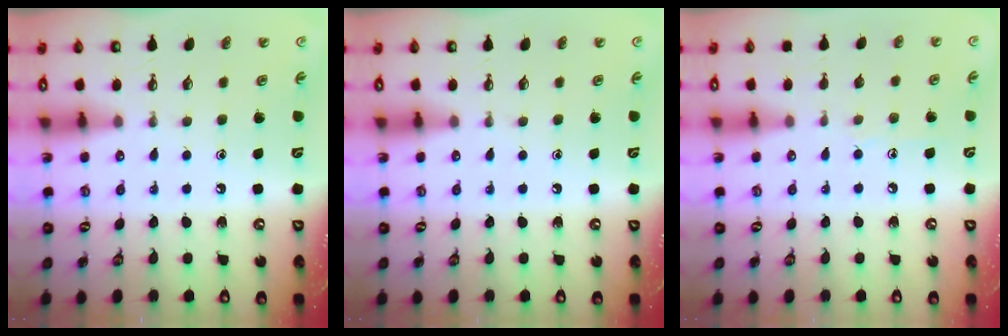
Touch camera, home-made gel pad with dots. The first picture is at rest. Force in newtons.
{"total": 0.0}
{"total": 5.1, "press": 5.1, "slide": 0.4}